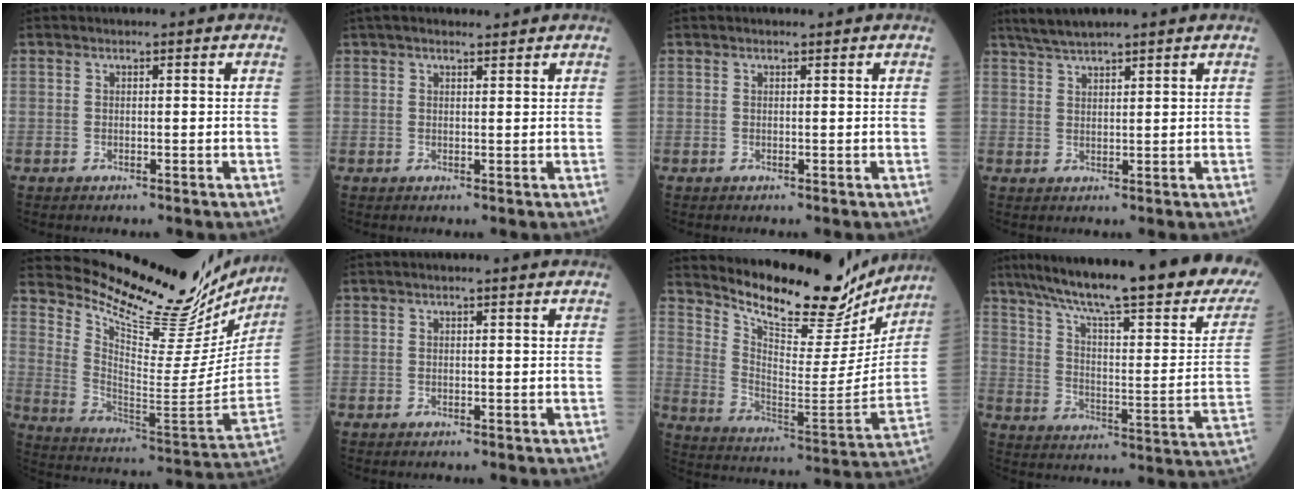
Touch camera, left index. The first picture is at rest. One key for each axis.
{"total": 4.3, "fx": 3.7, "fy": 0.8, "fz": 2.0, "tx": -0.025, "ty": 0.027, "tz": 0.060}
{"total": 0.0}
{"total": 4.8, "fx": 4.2, "fy": 0.1, "fz": 2.4, "tx": -0.047, "ty": 0.027, "tz": 0.081}
{"total": 25.7, "fx": 23.6, "fy": 4.8, "fz": 8.8, "tx": -0.141, "ty": -0.086, "tz": 0.328}
{"total": 0.5, "fx": 0.2, "fy": -0.1, "fz": 0.5, "tx": -0.012, "ty": 0.006, "tz": 0.004}
{"total": 19.8, "fx": 17.8, "fy": 5.0, "fz": 7.2, "tx": -0.121, "ty": -0.039, "tz": 0.263}
{"total": 32.1, "fx": 25.4, "fy": 3.9, "fz": 19.2, "tx": -0.273, "ty": -0.053, "tz": 0.337}